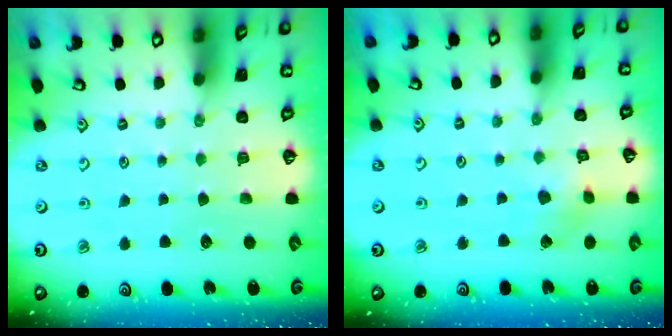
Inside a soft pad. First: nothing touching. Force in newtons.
{"total": 3.9, "press": 3.8, "slide": 0.4}